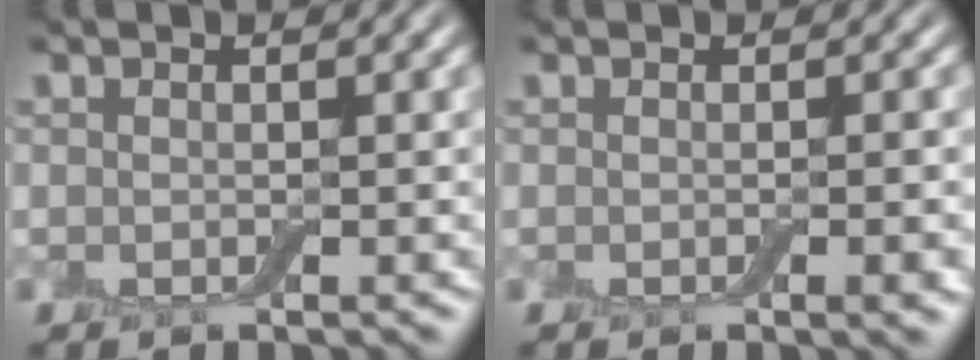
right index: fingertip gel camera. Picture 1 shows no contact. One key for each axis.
{"total": 2.0, "fx": -0.4, "fy": 0.5, "fz": 1.9, "tx": -0.018, "ty": -0.001, "tz": -0.004}